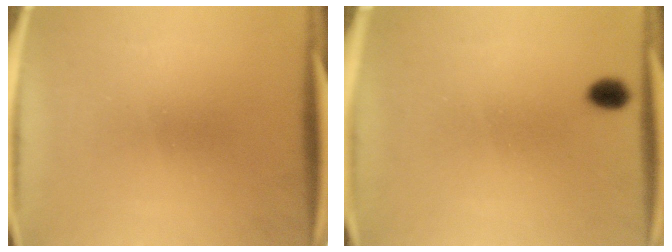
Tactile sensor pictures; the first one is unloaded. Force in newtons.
{"total": 1.7}